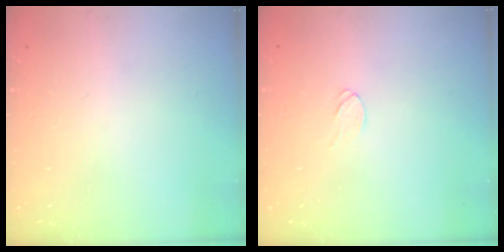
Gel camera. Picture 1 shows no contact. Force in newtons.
{"total": 4.0, "press": 4.0, "slide": 0.4}